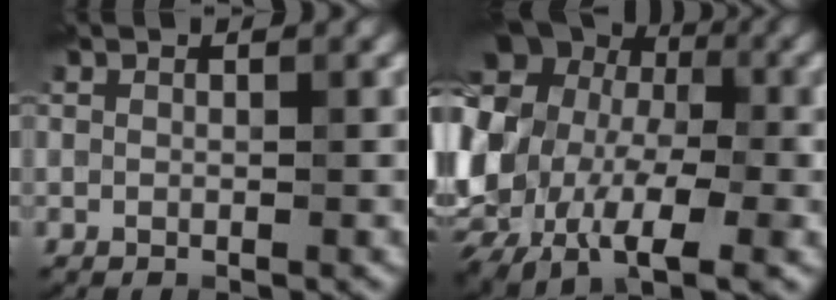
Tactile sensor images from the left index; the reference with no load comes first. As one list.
[{"total": 18.3, "force": [1.2, 14.6, 10.9], "torque": [-0.254, -0.011, 0.038]}]